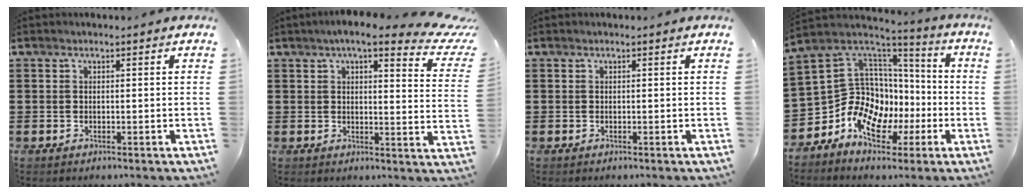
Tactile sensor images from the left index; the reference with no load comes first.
{"total": 6.5, "force": [5.1, 1.4, 3.8], "torque": [-0.077, -0.016, 0.085]}
{"total": 0.0}
{"total": 12.6, "force": [-5.5, 10.3, 4.9], "torque": [-0.118, -0.012, -0.099]}